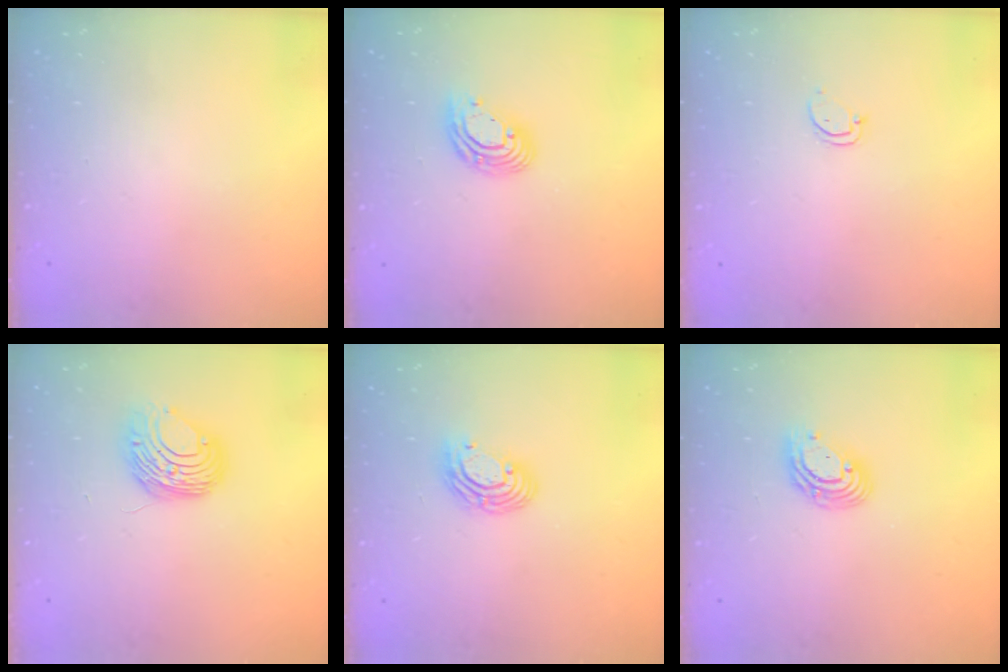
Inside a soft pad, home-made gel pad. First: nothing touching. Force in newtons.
{"total": 10.5, "press": 10.4, "slide": 1.9}
{"total": 2.5, "press": 2.5, "slide": 0.3}
{"total": 8.8, "press": 8.7, "slide": 0.5}
{"total": 7.9, "press": 7.8, "slide": 1.2}
{"total": 9.2, "press": 9.0, "slide": 1.5}